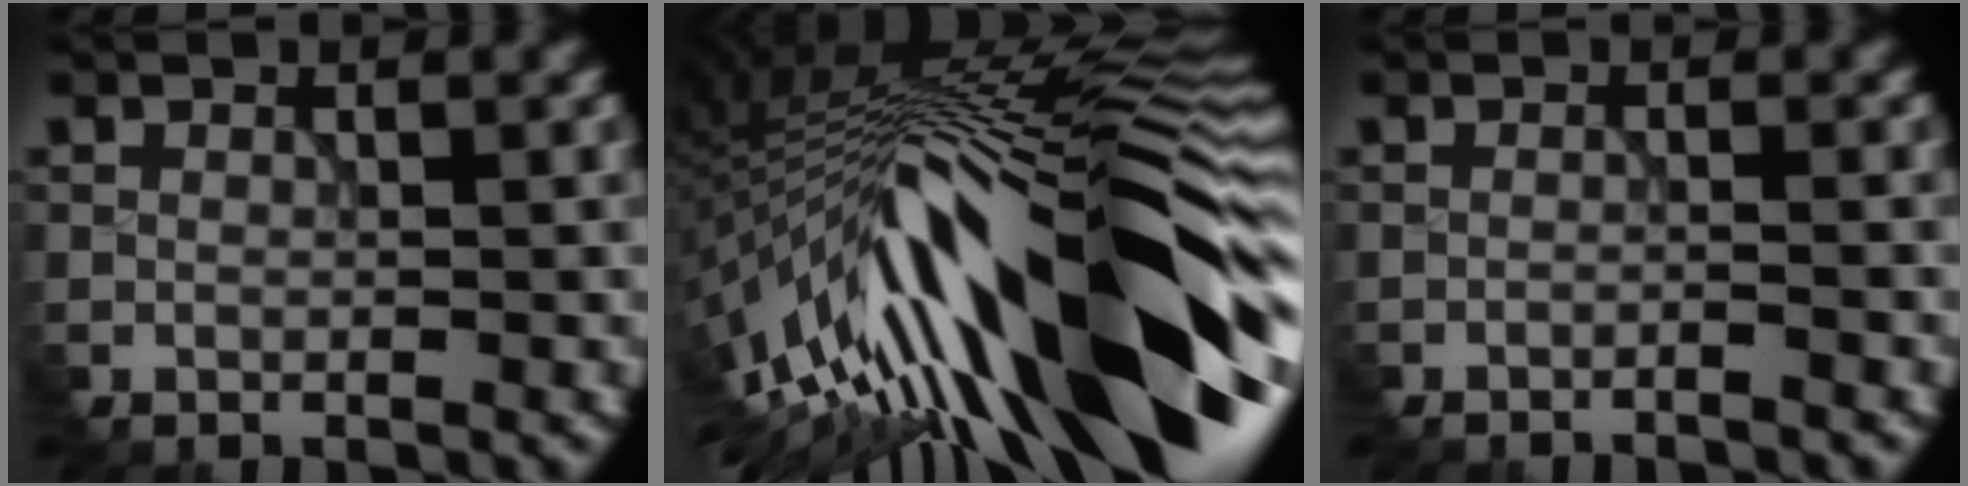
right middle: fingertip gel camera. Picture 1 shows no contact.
{"total": 19.3, "force": [-5.2, 6.2, 17.5], "torque": [-0.282, 0.011, -0.109]}
{"total": 1.2, "force": [-1.0, 0.2, 0.7], "torque": [0.001, 0.003, -0.028]}